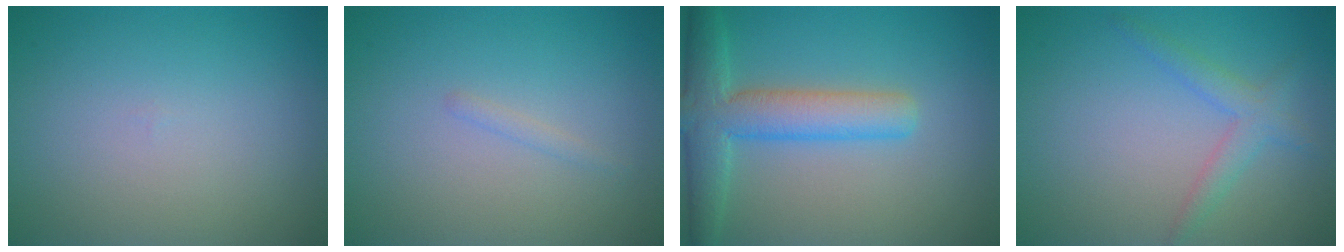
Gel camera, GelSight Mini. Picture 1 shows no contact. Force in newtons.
{"total": 0.6, "press": 0.6, "slide": 0.0}
{"total": 5.8, "press": 5.8, "slide": 0.3}
{"total": 2.3, "press": 2.3, "slide": 0.1}